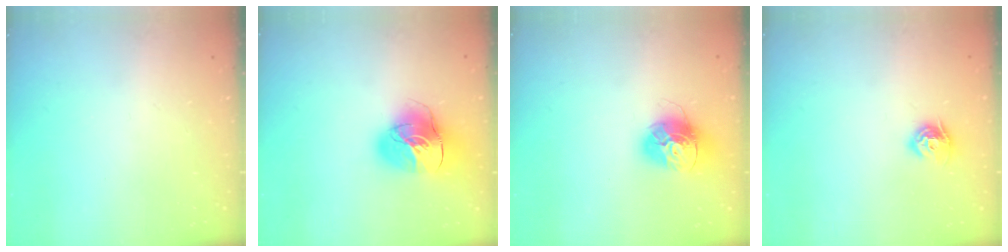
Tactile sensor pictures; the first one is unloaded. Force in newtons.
{"total": 18.0, "press": 17.9, "slide": 2.5}
{"total": 14.5, "press": 14.4, "slide": 1.5}
{"total": 7.8, "press": 7.8, "slide": 0.4}